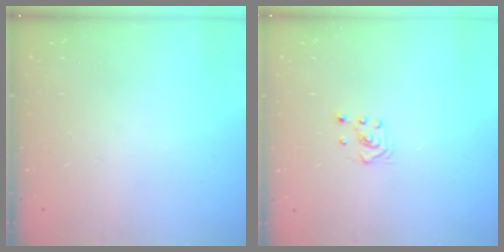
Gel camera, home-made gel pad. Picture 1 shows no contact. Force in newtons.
{"total": 2.6, "press": 2.4, "slide": 1.0}